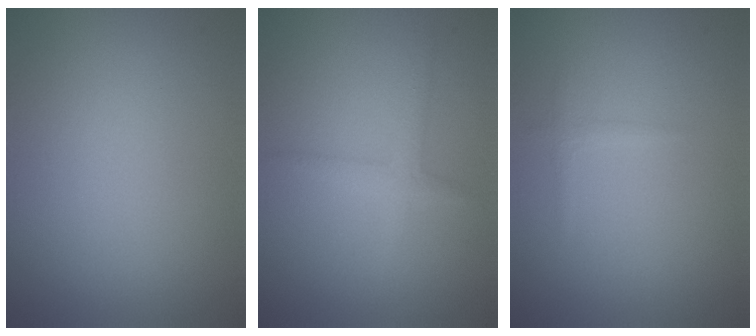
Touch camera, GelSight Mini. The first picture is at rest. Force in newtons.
{"total": 1.7, "press": 1.7, "slide": 0.0}
{"total": 0.7, "press": 0.7, "slide": 0.1}